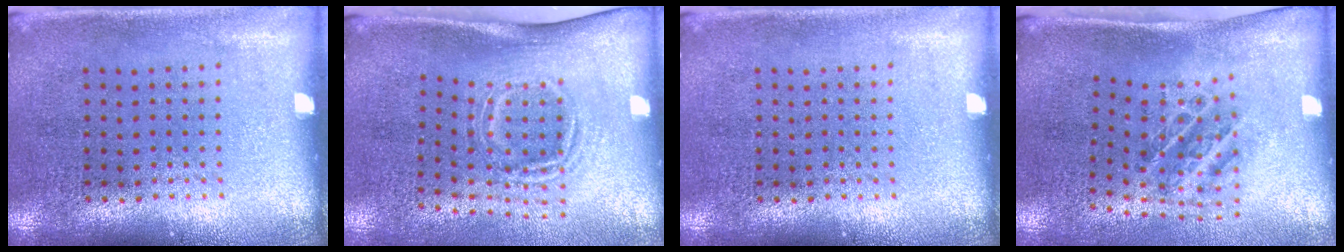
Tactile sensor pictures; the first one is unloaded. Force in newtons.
{"total": 1.9, "press": 1.3, "slide": 1.4}
{"total": 0.0}
{"total": 1.3, "press": 1.1, "slide": 0.7}